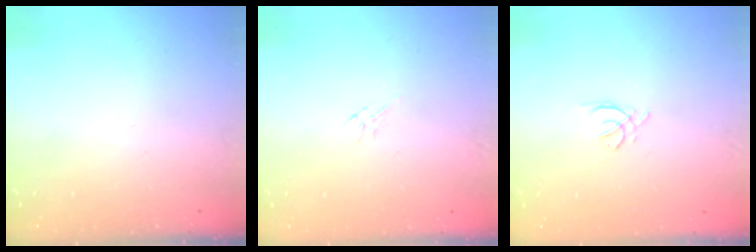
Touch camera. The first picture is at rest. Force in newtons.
{"total": 3.1, "press": 3.0, "slide": 0.7}
{"total": 1.5, "press": 1.4, "slide": 0.6}